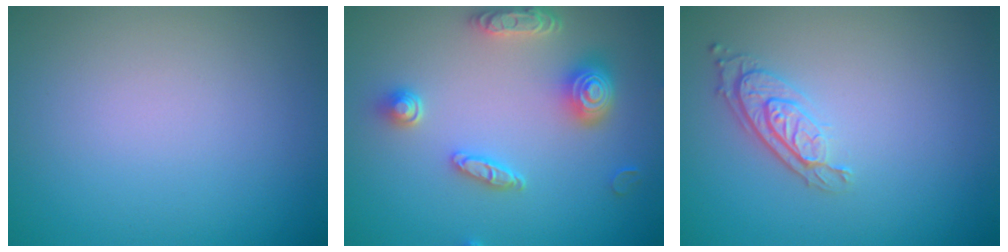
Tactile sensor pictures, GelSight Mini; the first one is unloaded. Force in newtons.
{"total": 4.7, "press": 4.2, "slide": 2.2}
{"total": 2.9, "press": 2.0, "slide": 2.0}